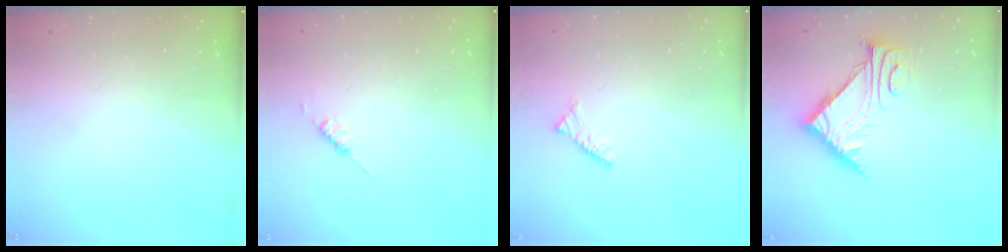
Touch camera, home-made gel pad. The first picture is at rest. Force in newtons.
{"total": 2.6, "press": 2.6, "slide": 0.3}
{"total": 3.0, "press": 2.9, "slide": 0.8}
{"total": 7.7, "press": 7.7, "slide": 0.4}